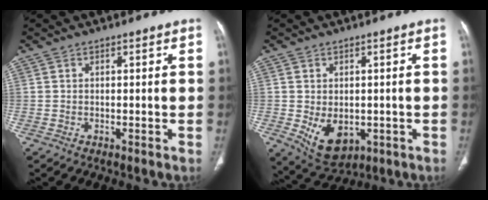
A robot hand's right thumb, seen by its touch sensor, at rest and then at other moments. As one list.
[{"total": 7.9, "force": [-1.5, 5.4, 5.6], "torque": [-0.071, -0.009, -0.003]}]